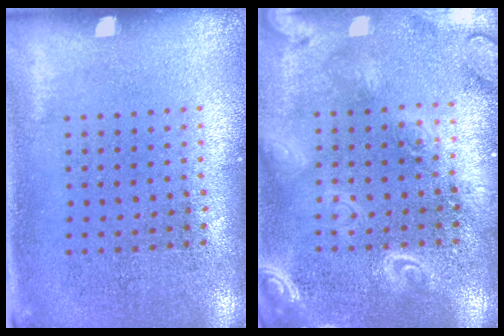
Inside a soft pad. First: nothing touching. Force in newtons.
{"total": 3.8, "press": 3.8, "slide": 0.5}